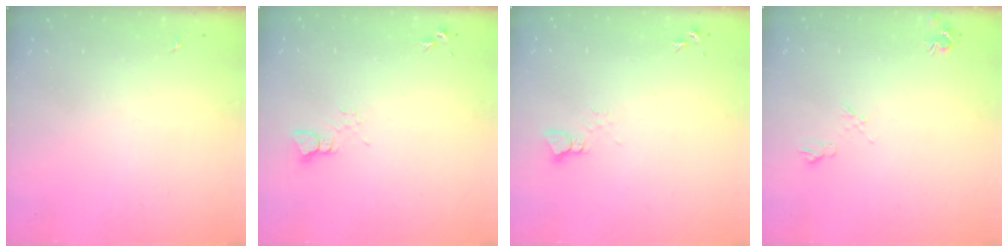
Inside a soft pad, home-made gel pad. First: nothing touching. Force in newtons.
{"total": 3.0, "press": 3.0, "slide": 0.2}
{"total": 2.5, "press": 2.5, "slide": 0.1}
{"total": 5.3, "press": 5.2, "slide": 0.9}